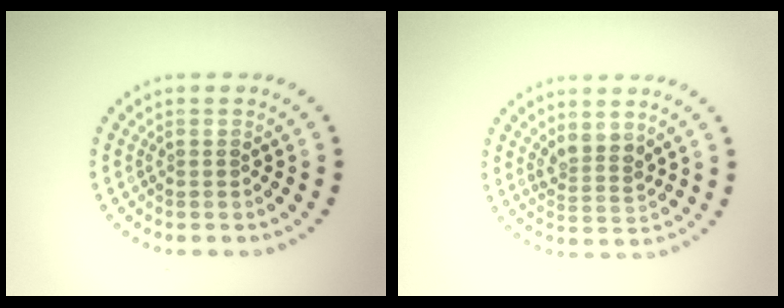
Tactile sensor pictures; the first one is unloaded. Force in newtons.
{"total": 2.3, "press": 1.8, "slide": 1.5}